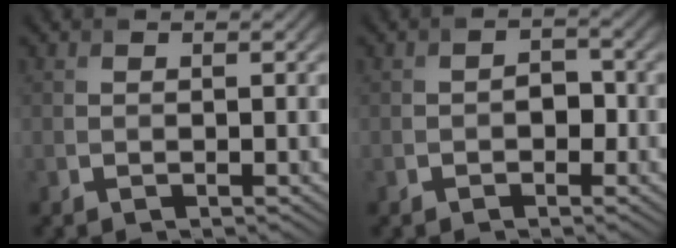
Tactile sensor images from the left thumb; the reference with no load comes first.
{"total": 2.0, "force": [-0.7, 1.3, 1.2], "torque": [-0.024, -0.002, -0.015]}